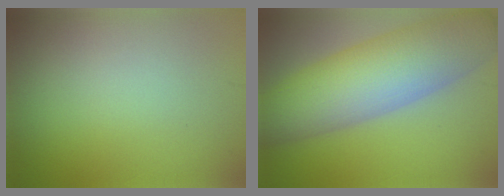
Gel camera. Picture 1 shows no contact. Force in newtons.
{"total": 10.2, "press": 10.2, "slide": 0.4}